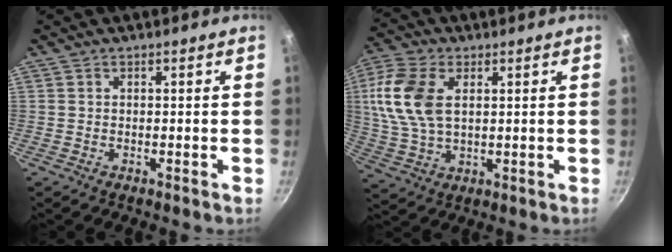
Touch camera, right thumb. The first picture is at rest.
{"total": 13.2, "force": [2.9, 7.8, 10.2], "torque": [-0.206, -0.001, 0.054]}